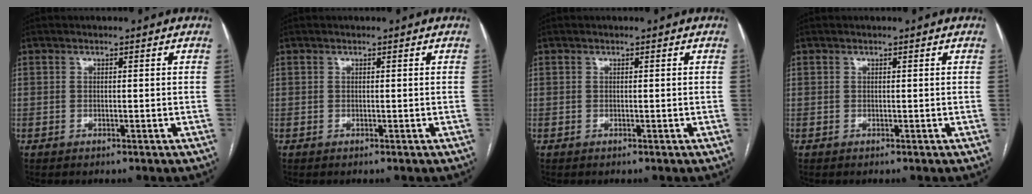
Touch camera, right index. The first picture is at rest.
{"total": 0.0}
{"total": 0.0}
{"total": 0.0}